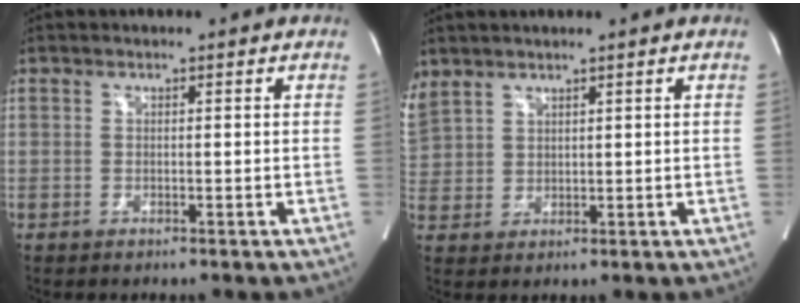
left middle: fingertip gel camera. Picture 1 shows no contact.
{"total": 8.4, "force": [5.4, 6.0, 2.4], "torque": [-0.093, 0.016, 0.123]}